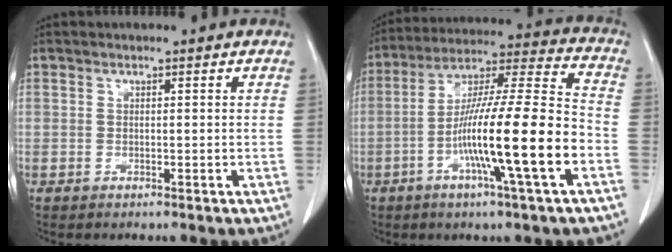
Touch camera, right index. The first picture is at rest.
{"total": 18.3, "force": [-5.9, 0.0, 17.4], "torque": [-0.302, -0.002, -0.105]}